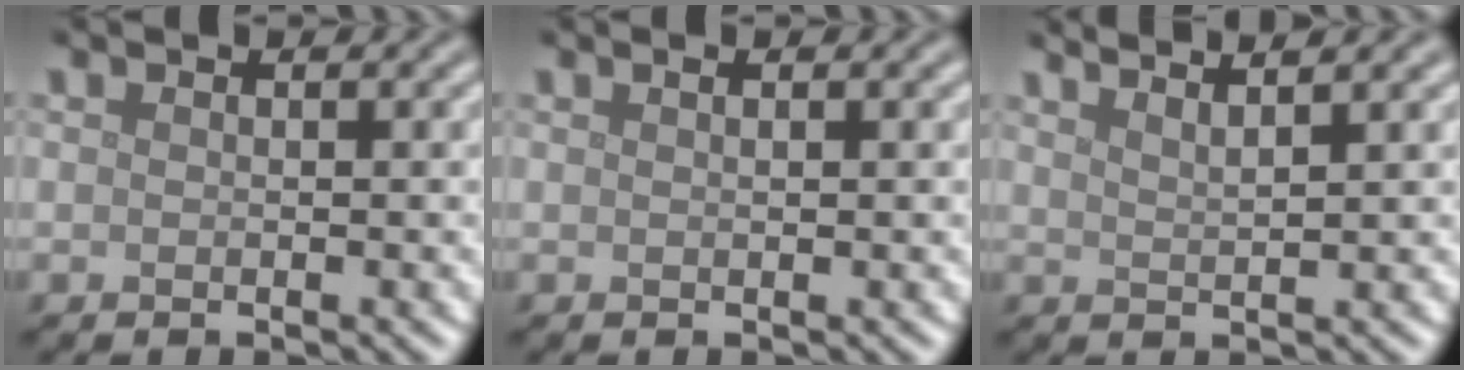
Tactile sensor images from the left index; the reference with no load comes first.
{"total": 0.9, "force": [0.4, 0.2, 0.7], "torque": [-0.009, 0.003, 0.006]}
{"total": 4.5, "force": [3.6, 1.2, 2.4], "torque": [-0.007, 0.027, 0.022]}